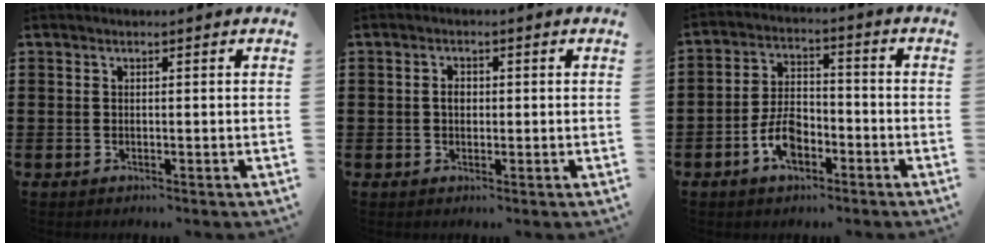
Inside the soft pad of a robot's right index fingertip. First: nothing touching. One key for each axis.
{"total": 2.0, "fx": 0.0, "fy": 1.3, "fz": 1.5, "tx": -0.029, "ty": 0.007, "tz": -0.001}
{"total": 6.9, "fx": -3.1, "fy": 3.8, "fz": 4.8, "tx": -0.107, "ty": 0.006, "tz": -0.062}